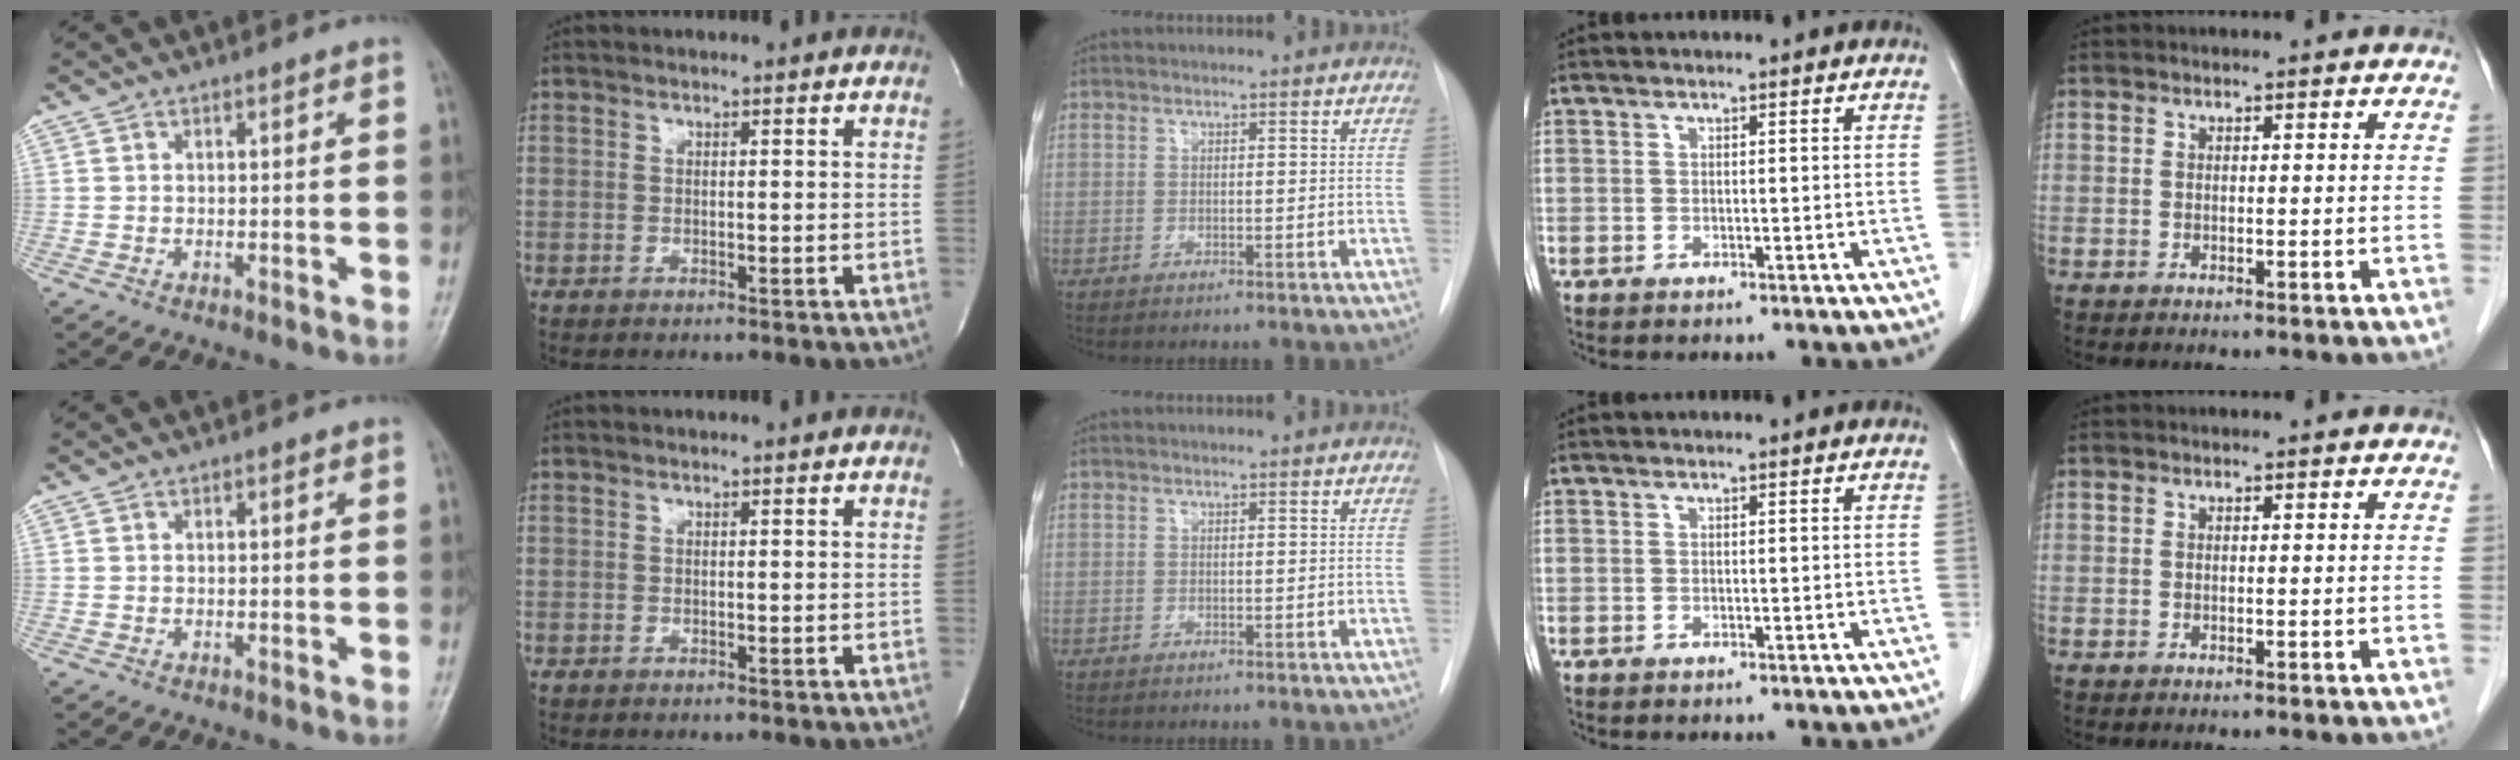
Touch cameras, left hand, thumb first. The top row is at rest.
{}